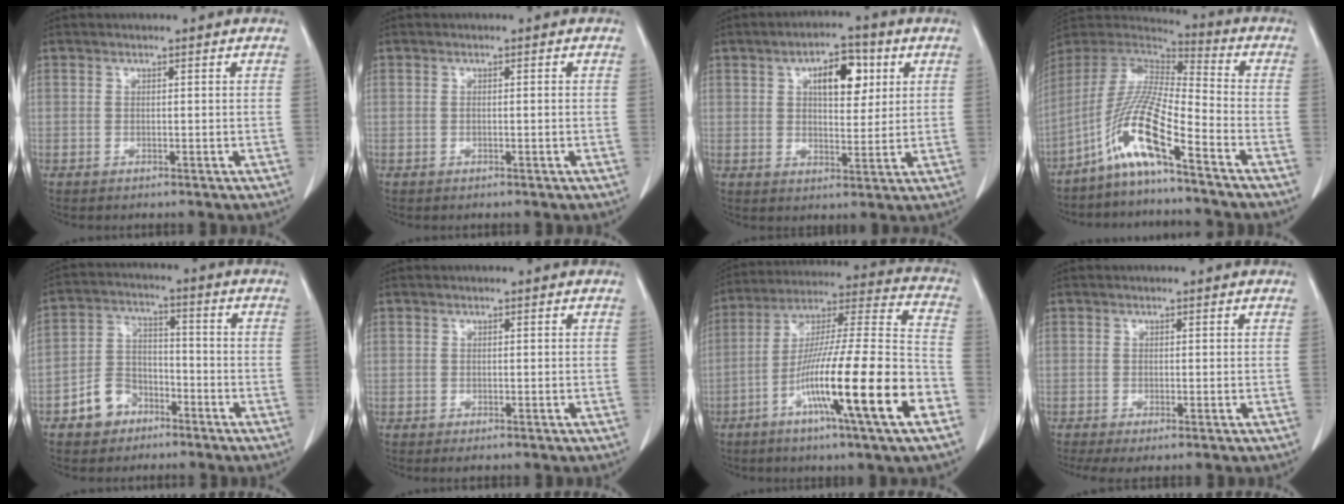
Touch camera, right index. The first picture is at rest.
{"total": 0.6, "force": [-0.1, 0.0, 0.6], "torque": [-0.016, 0.001, 0.002]}
{"total": 8.1, "force": [3.0, 3.6, 6.6], "torque": [-0.098, 0.013, 0.045]}
{"total": 12.4, "force": [-7.6, -0.1, 9.8], "torque": [-0.210, -0.008, -0.150]}
{"total": 6.9, "force": [-4.1, 5.1, 2.4], "torque": [-0.056, 0.020, -0.069]}
{"total": 0.7, "force": [-0.4, 0.4, 0.3], "torque": [-0.002, 0.000, -0.004]}
{"total": 22.2, "force": [-9.0, 0.2, 20.3], "torque": [-0.328, -0.024, -0.158]}
{"total": 2.9, "force": [-1.8, 0.6, 2.2], "torque": [-0.040, -0.012, -0.032]}